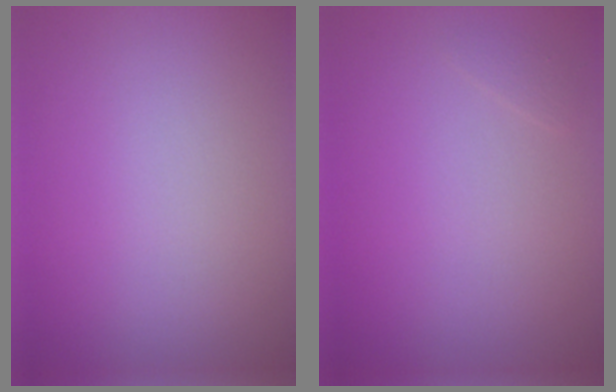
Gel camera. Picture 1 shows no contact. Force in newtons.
{"total": 0.5, "press": 0.5, "slide": 0.1}